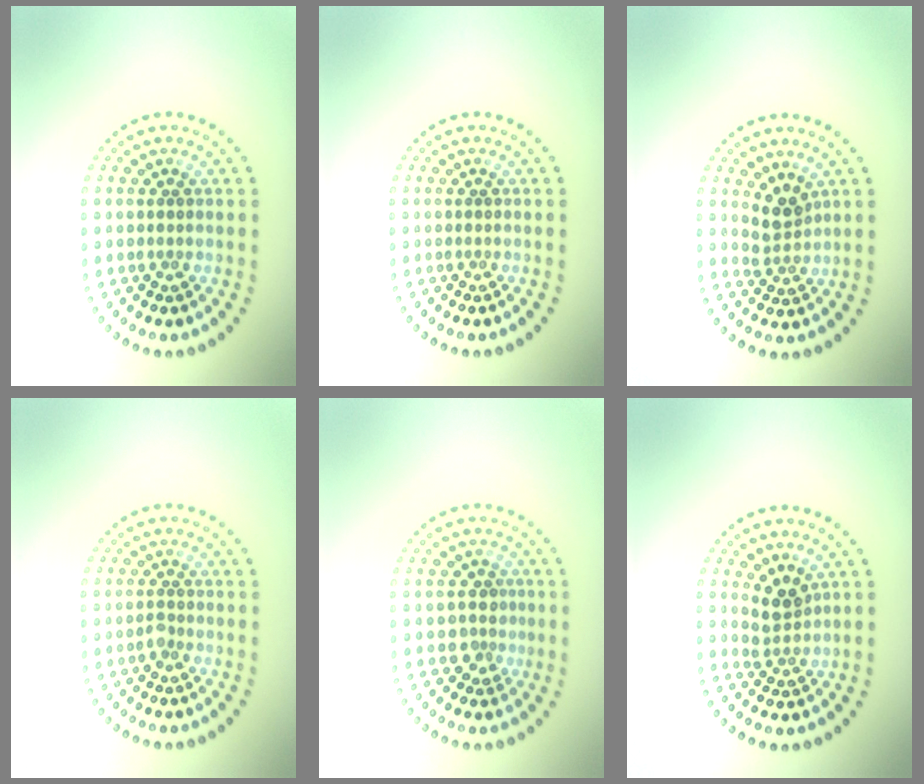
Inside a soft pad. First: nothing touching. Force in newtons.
{"total": 0.0}
{"total": 2.4, "press": 1.8, "slide": 1.6}
{"total": 0.8, "press": 0.6, "slide": 0.5}
{"total": 2.0, "press": 1.6, "slide": 1.3}
{"total": 2.3, "press": 1.8, "slide": 1.4}